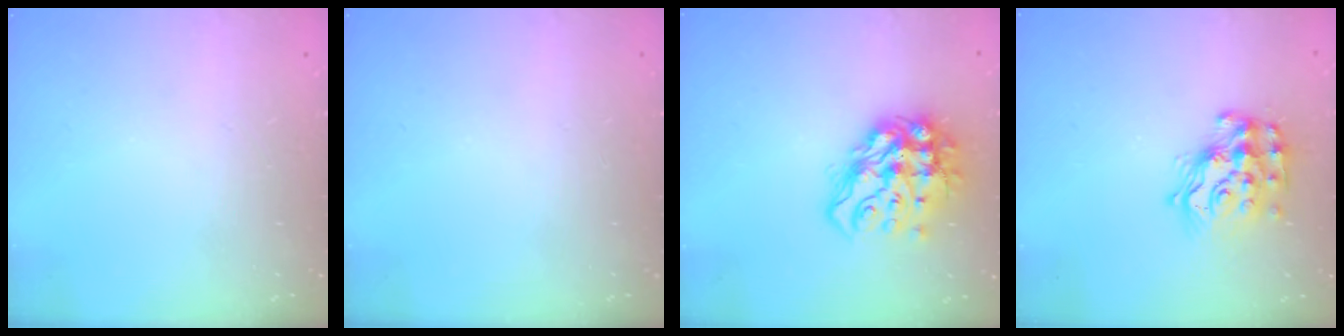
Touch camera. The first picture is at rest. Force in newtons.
{"total": 0.0}
{"total": 16.3, "press": 16.2, "slide": 1.9}
{"total": 13.6, "press": 13.6, "slide": 1.0}